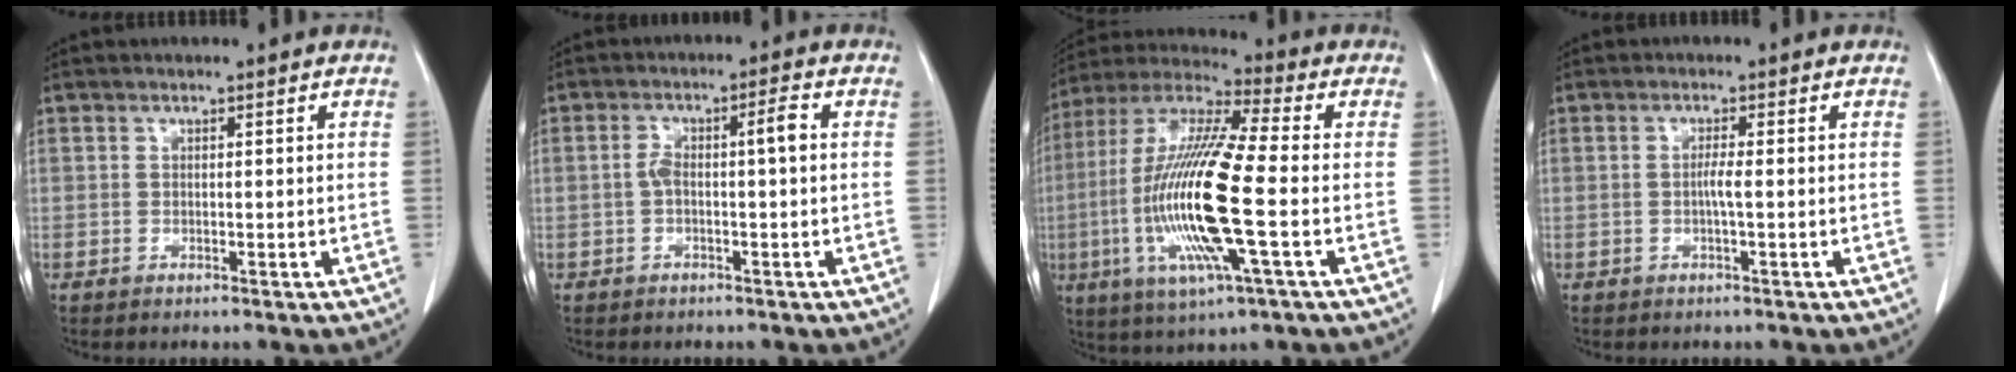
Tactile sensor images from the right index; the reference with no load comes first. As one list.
[{"total": 4.3, "force": [-0.1, 0.7, 4.2], "torque": [-0.080, 0.021, 0.002]}, {"total": 19.0, "force": [-3.4, 1.5, 18.6], "torque": [-0.394, -0.013, -0.069]}, {"total": 1.6, "force": [-0.3, -0.2, 1.6], "torque": [-0.030, 0.000, -0.006]}]